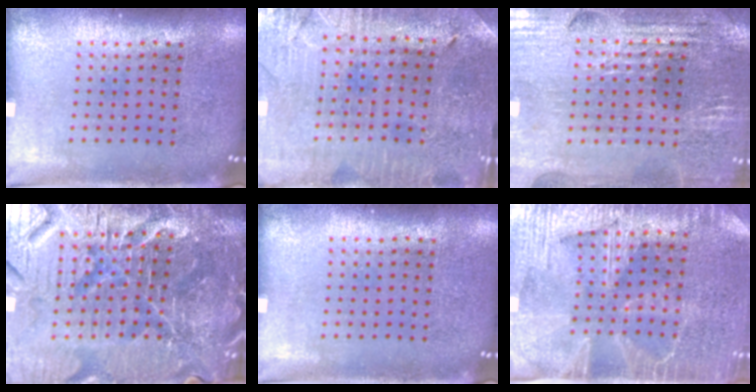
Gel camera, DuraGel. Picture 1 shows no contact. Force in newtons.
{"total": 1.0, "press": 0.9, "slide": 0.2}
{"total": 2.9, "press": 2.8, "slide": 0.5}
{"total": 7.1, "press": 6.3, "slide": 3.2}
{"total": 0.0}
{"total": 4.1, "press": 3.7, "slide": 1.7}